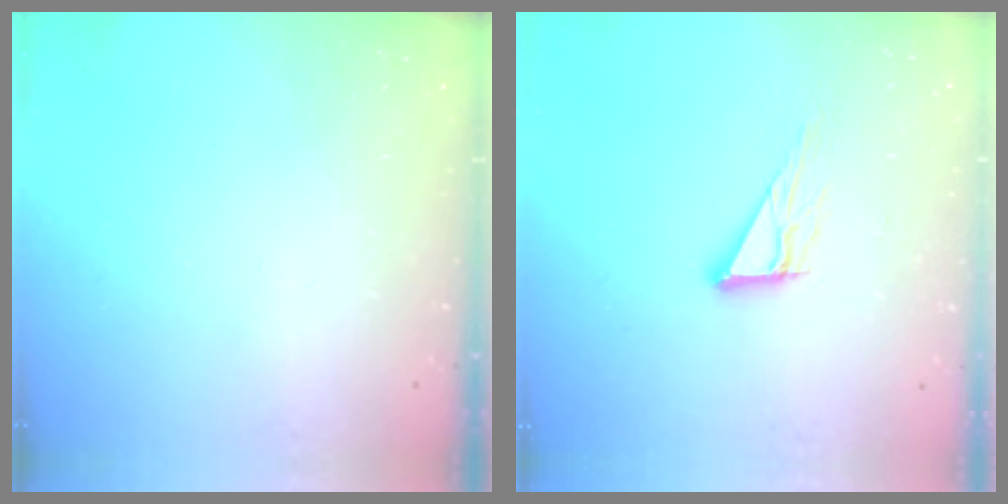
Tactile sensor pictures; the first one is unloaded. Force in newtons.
{"total": 8.0, "press": 8.0, "slide": 0.7}